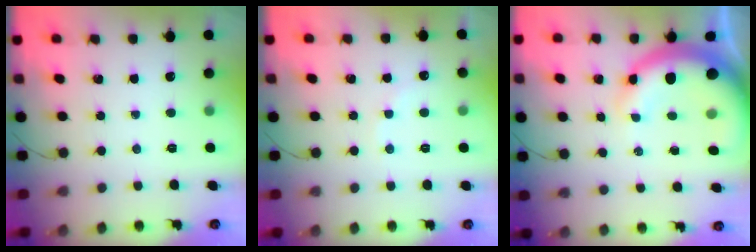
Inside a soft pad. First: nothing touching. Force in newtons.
{"total": 5.6, "press": 5.6, "slide": 1.0}
{"total": 12.4, "press": 12.1, "slide": 2.5}